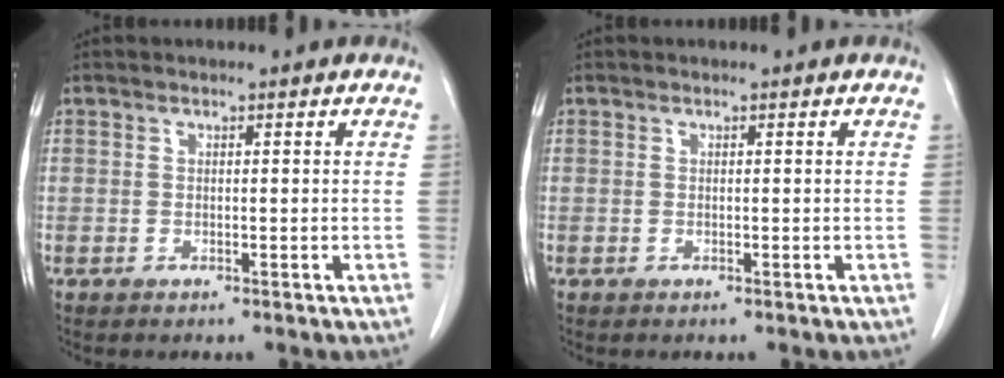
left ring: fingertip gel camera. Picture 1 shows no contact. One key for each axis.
{"total": 0.0}